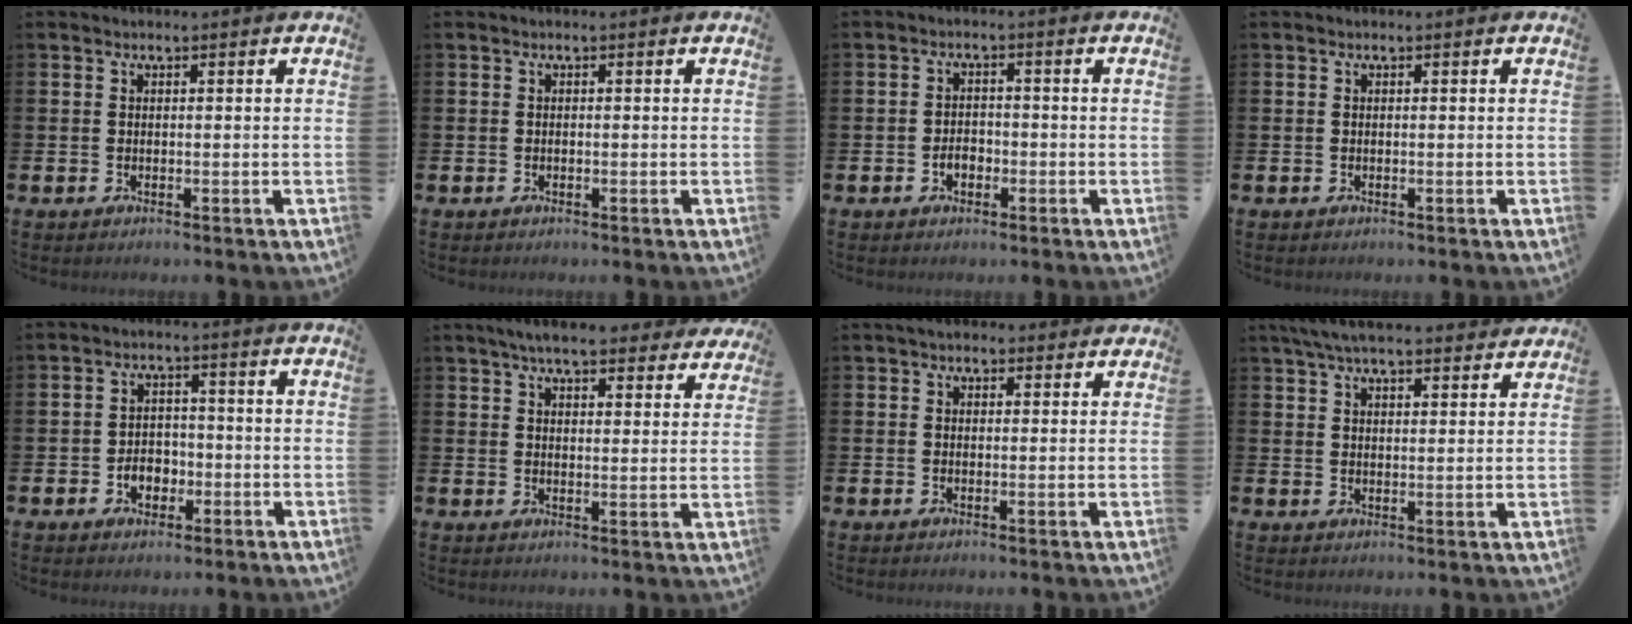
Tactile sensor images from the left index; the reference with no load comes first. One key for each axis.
{"total": 0.0}
{"total": 2.2, "fx": -0.9, "fy": 1.6, "fz": 1.3, "tx": -0.016, "ty": -0.001, "tz": -0.021}
{"total": 0.0}
{"total": 3.5, "fx": -1.3, "fy": 2.8, "fz": 1.8, "tx": -0.029, "ty": 0.001, "tz": -0.030}
{"total": 6.5, "fx": 5.9, "fy": 1.2, "fz": 2.2, "tx": -0.048, "ty": -0.021, "tz": 0.105}
{"total": 2.3, "fx": 2.0, "fy": 1.1, "fz": 0.3, "tx": 0.001, "ty": -0.003, "tz": 0.034}
{"total": 6.0, "fx": 5.6, "fy": 1.0, "fz": 2.0, "tx": -0.050, "ty": -0.016, "tz": 0.102}